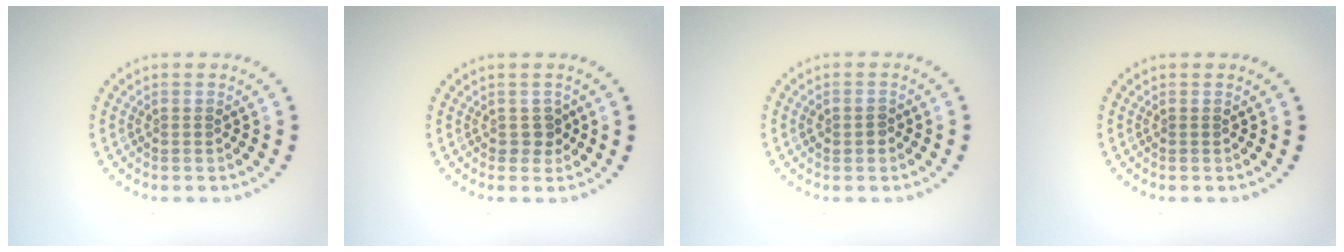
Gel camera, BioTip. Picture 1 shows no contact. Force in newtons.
{"total": 1.3, "press": 1.1, "slide": 0.7}
{"total": 1.1, "press": 1.1, "slide": 0.1}
{"total": 0.0}